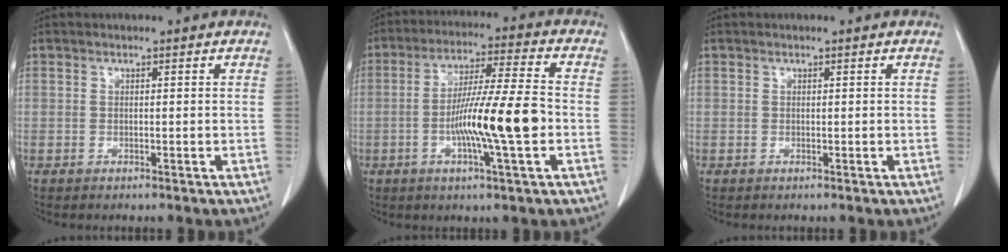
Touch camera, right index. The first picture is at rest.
{"total": 12.5, "force": [-2.6, 0.0, 12.2], "torque": [-0.220, -0.004, -0.050]}
{"total": 0.0}